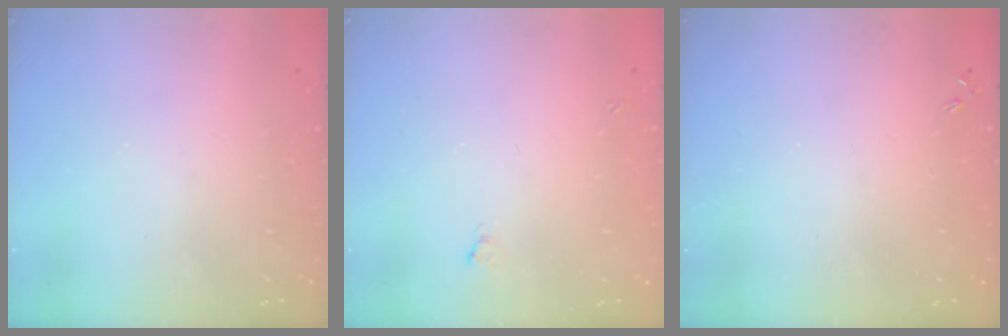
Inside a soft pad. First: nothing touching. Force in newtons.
{"total": 2.6, "press": 2.6, "slide": 0.5}
{"total": 0.0}